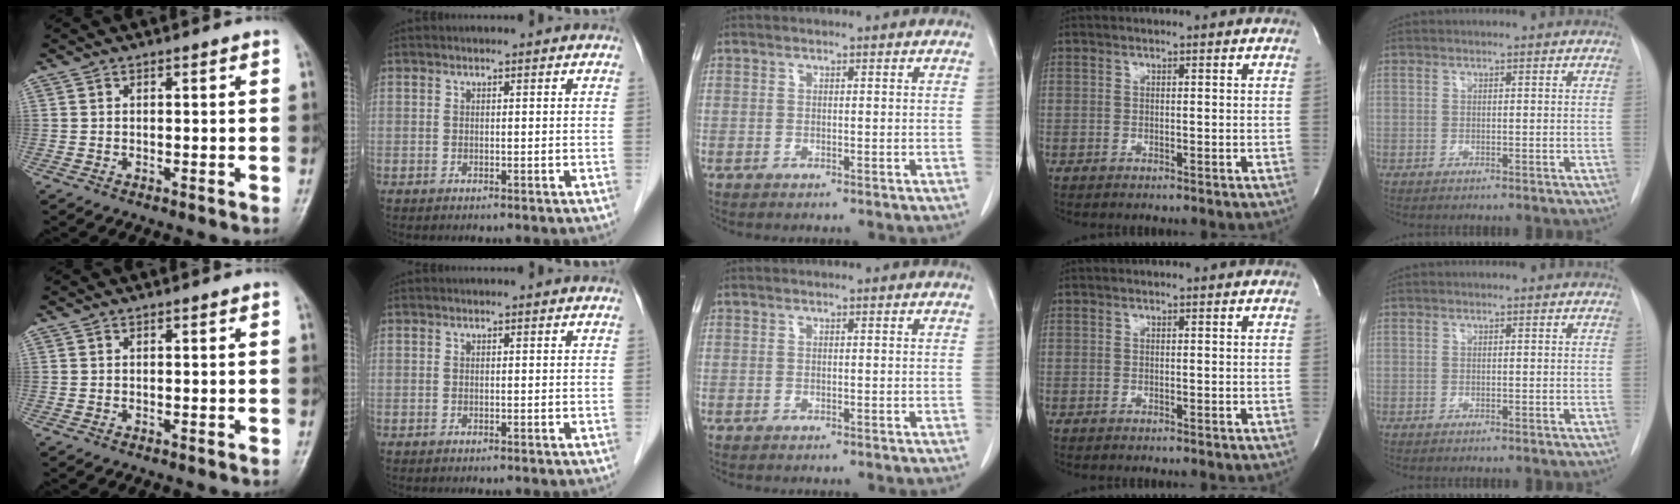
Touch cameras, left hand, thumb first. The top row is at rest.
{}